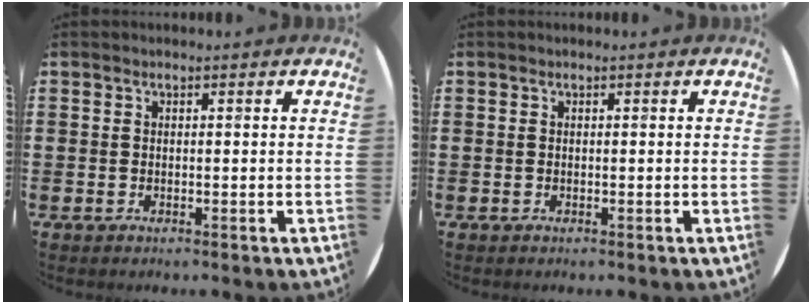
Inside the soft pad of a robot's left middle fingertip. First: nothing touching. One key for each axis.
{"total": 0.0}